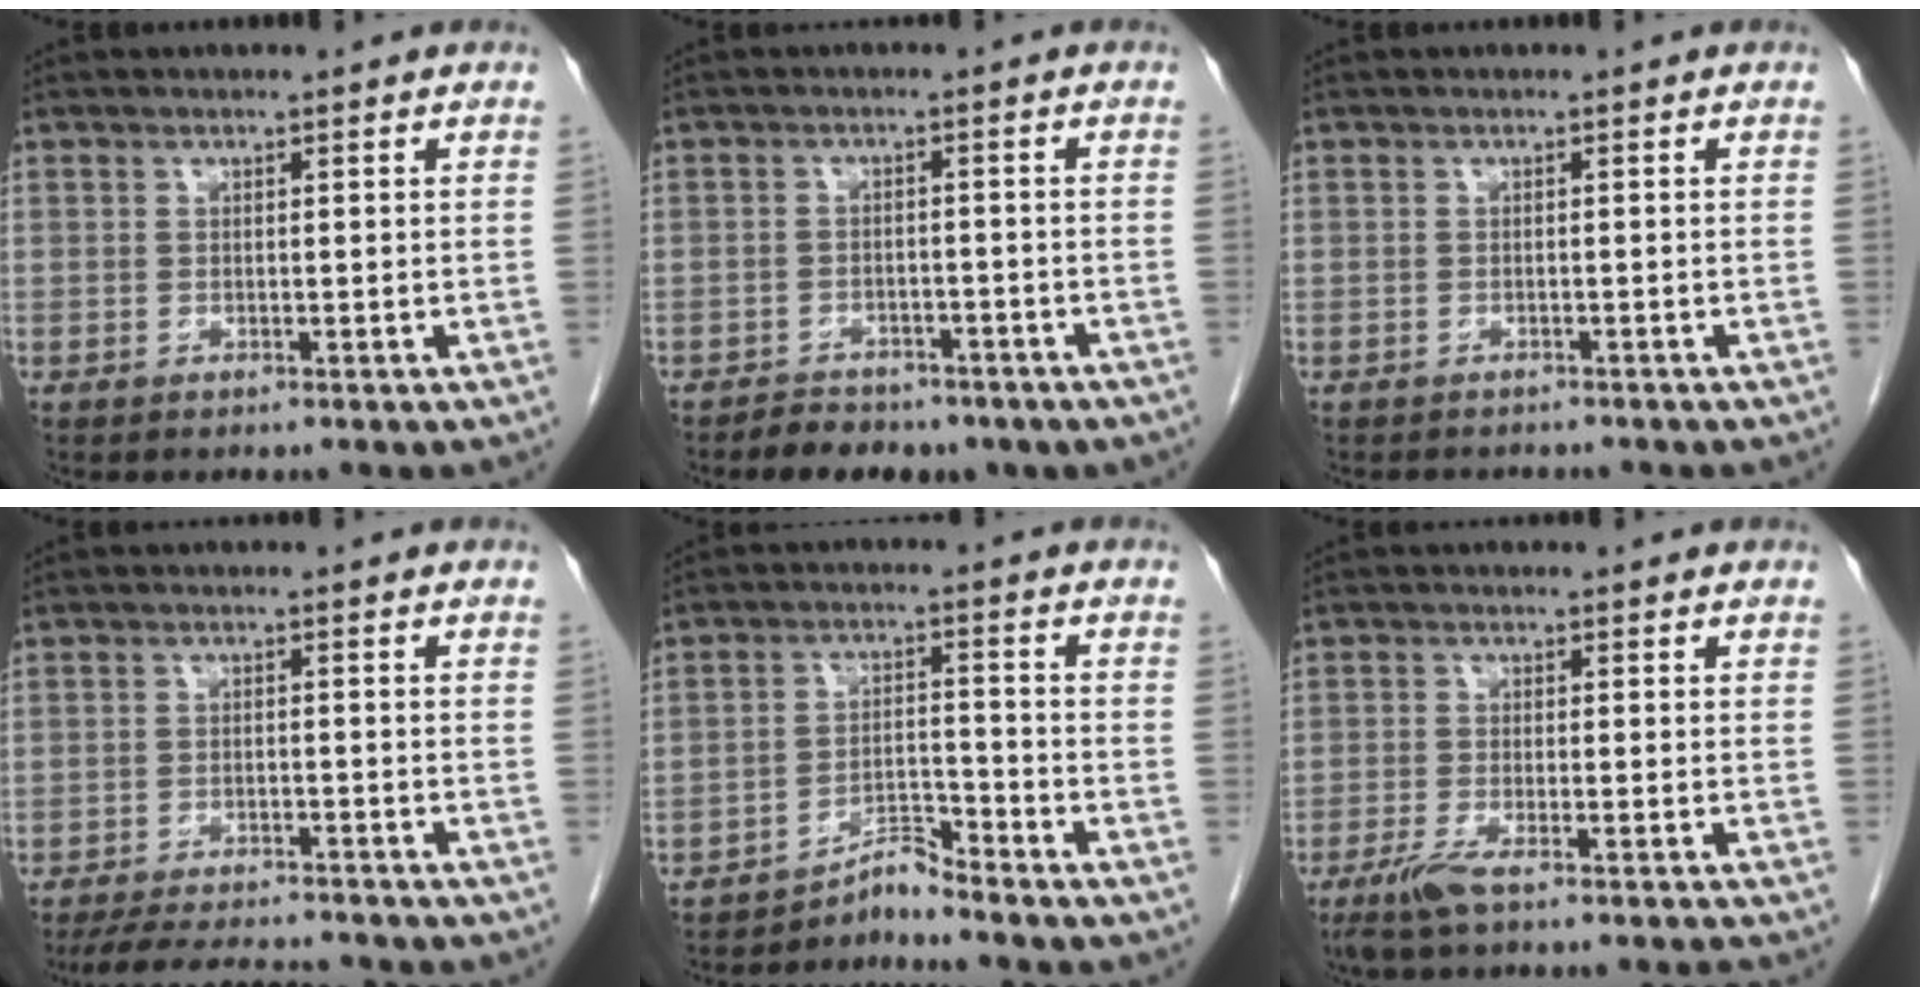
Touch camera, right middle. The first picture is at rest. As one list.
[{"total": 7.9, "force": [-6.1, 4.0, 3.1], "torque": [-0.044, 0.006, -0.075]}, {"total": 2.6, "force": [-2.4, 1.0, 0.3], "torque": [-0.005, -0.003, -0.031]}, {"total": 10.0, "force": [-9.4, 1.3, 3.3], "torque": [-0.052, -0.004, -0.138]}, {"total": 2.5, "force": [-2.5, -0.4, 0.4], "torque": [-0.001, -0.010, -0.045]}, {"total": 4.8, "force": [-3.7, -0.2, 3.0], "torque": [-0.054, -0.011, -0.069]}]